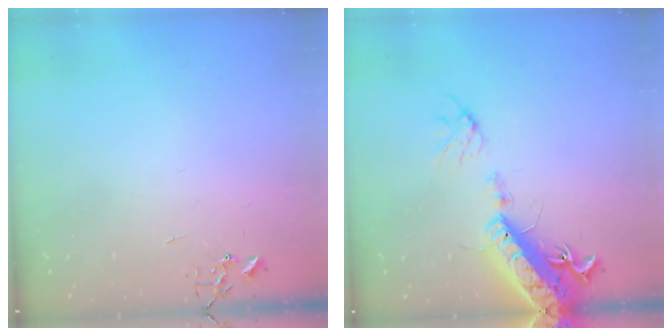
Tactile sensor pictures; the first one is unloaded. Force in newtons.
{"total": 17.9, "press": 17.4, "slide": 3.9}